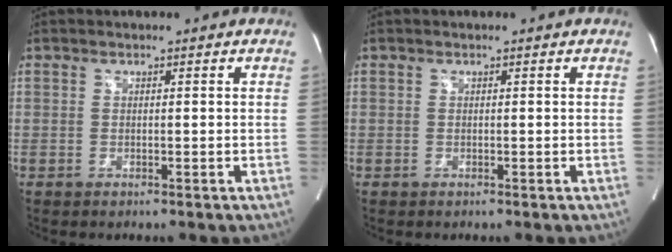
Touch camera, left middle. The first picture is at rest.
{"total": 0.0}